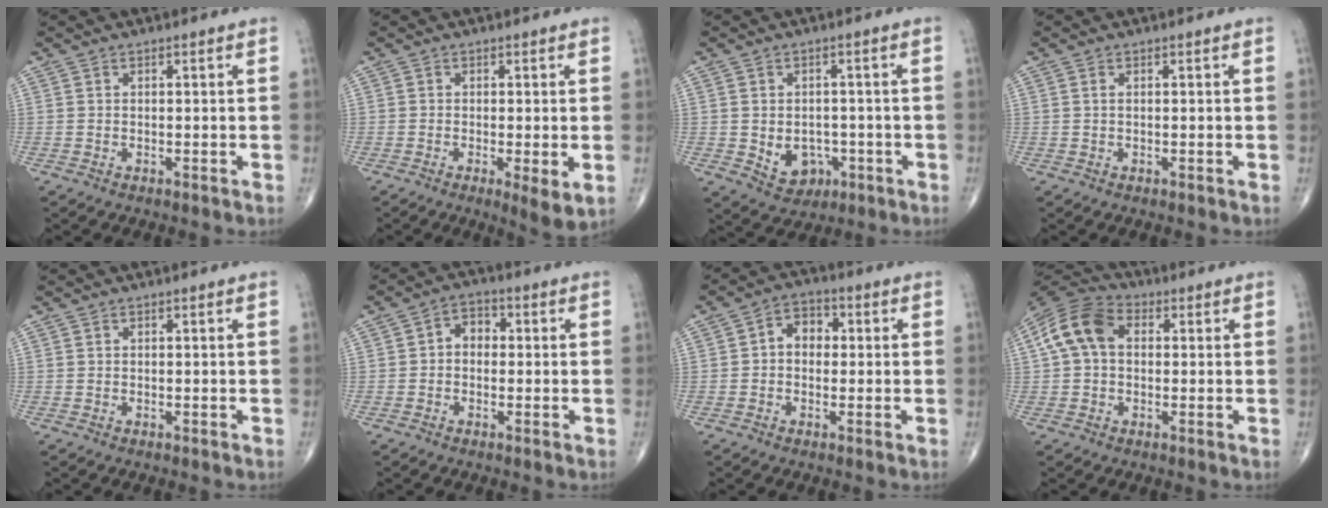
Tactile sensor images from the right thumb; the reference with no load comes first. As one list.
[{"total": 4.6, "force": [-1.1, 1.0, 4.4], "torque": [-0.077, -0.016, -0.022]}, {"total": 6.6, "force": [-1.6, 5.2, 3.7], "torque": [-0.029, 0.009, -0.009]}, {"total": 0.5, "force": [0.1, 0.2, 0.5], "torque": [-0.012, 0.005, 0.002]}, {"total": 0.0}, {"total": 4.3, "force": [0.0, 3.3, 2.7], "torque": [-0.020, 0.018, -0.012]}, {"total": 5.5, "force": [0.3, 4.2, 3.5], "torque": [-0.031, 0.018, -0.006]}, {"total": 10.3, "force": [1.4, 7.3, 7.1], "torque": [-0.136, 0.031, 0.014]}]